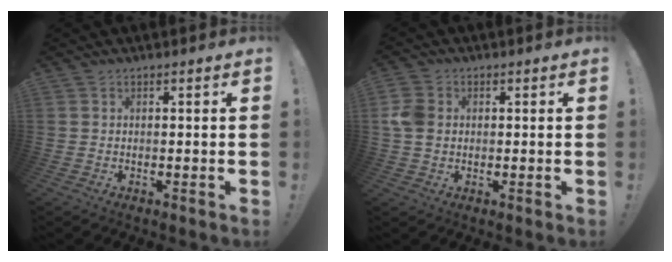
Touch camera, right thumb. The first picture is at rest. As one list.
[{"total": 7.1, "force": [0.4, 5.6, 4.2], "torque": [-0.084, 0.010, 0.009]}]